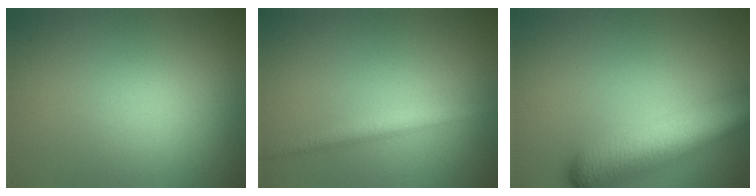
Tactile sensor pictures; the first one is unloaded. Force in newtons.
{"total": 2.5, "press": 2.5, "slide": 0.1}
{"total": 8.4, "press": 8.4, "slide": 0.4}